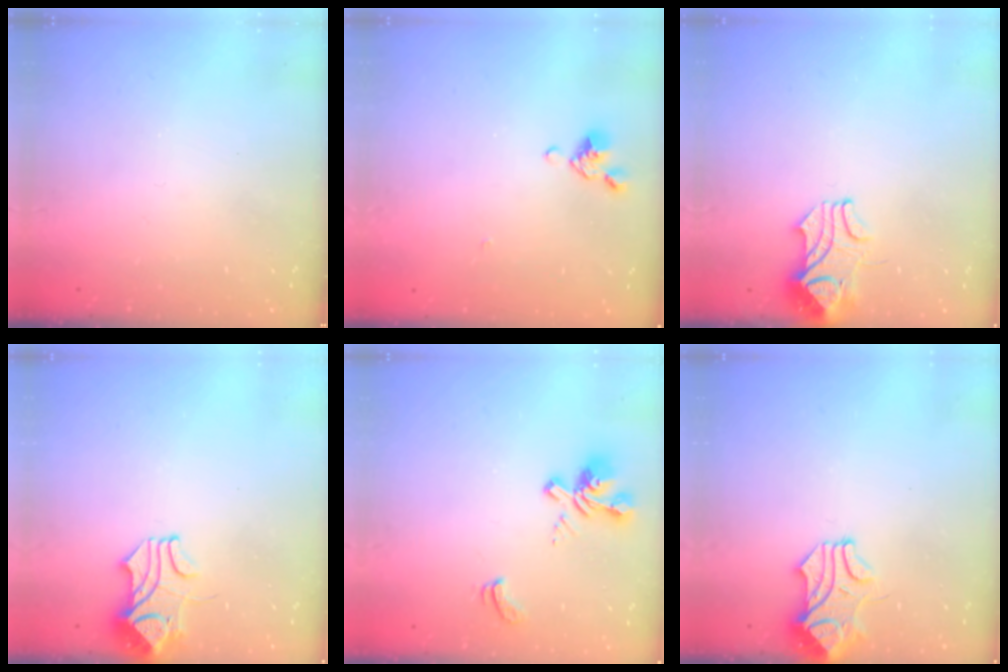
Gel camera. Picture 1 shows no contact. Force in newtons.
{"total": 6.2, "press": 6.2, "slide": 0.5}
{"total": 2.2, "press": 2.0, "slide": 0.9}
{"total": 1.8, "press": 1.6, "slide": 0.7}
{"total": 2.4, "press": 2.0, "slide": 1.3}
{"total": 0.7, "press": 0.7, "slide": 0.2}